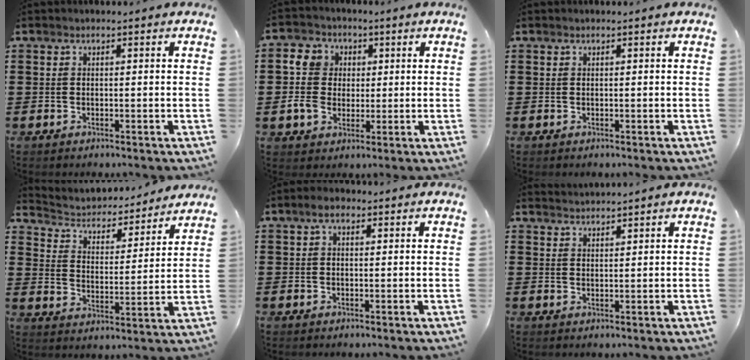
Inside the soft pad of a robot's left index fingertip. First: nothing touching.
{"total": 6.7, "force": [0.3, 6.0, 3.0], "torque": [-0.089, 0.015, 0.003]}
{"total": 0.0}
{"total": 3.5, "force": [3.3, 1.0, 0.5], "torque": [-0.033, -0.028, 0.048]}
{"total": 2.4, "force": [0.9, 1.3, 1.8], "torque": [-0.038, 0.009, 0.014]}
{"total": 1.7, "force": [1.6, -0.3, -0.2], "torque": [0.001, 0.000, 0.033]}